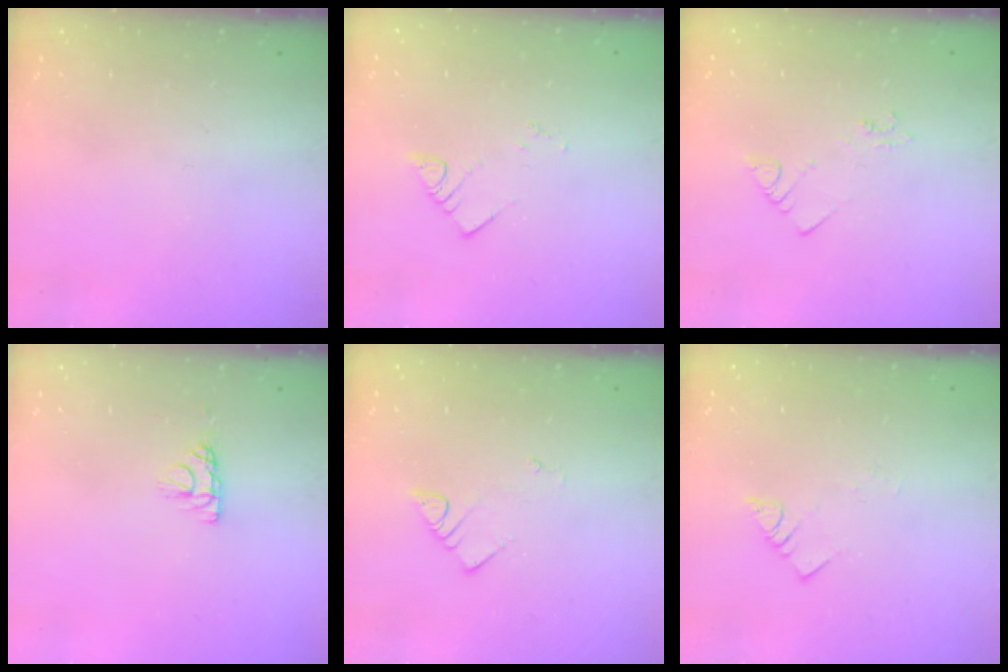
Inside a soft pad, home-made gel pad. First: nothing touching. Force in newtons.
{"total": 3.7, "press": 3.6, "slide": 0.5}
{"total": 3.4, "press": 3.4, "slide": 0.5}
{"total": 5.4, "press": 5.3, "slide": 0.6}
{"total": 2.5, "press": 2.5, "slide": 0.2}
{"total": 1.7, "press": 1.7, "slide": 0.1}